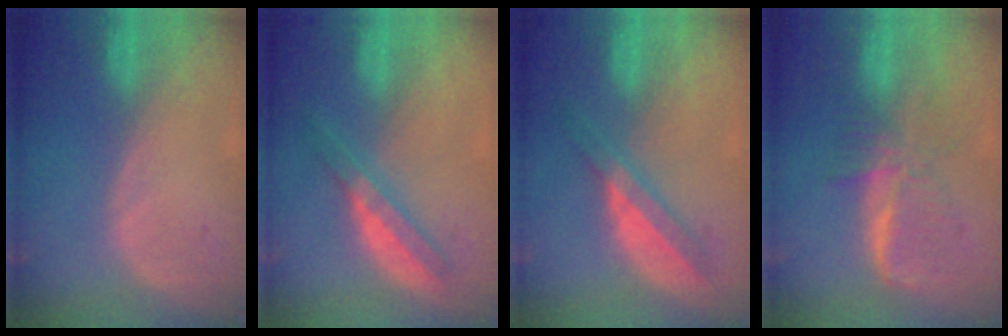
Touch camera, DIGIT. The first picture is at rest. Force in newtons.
{"total": 5.0, "press": 4.9, "slide": 0.9}
{"total": 5.9, "press": 5.2, "slide": 2.7}
{"total": 6.1, "press": 6.1, "slide": 0.1}